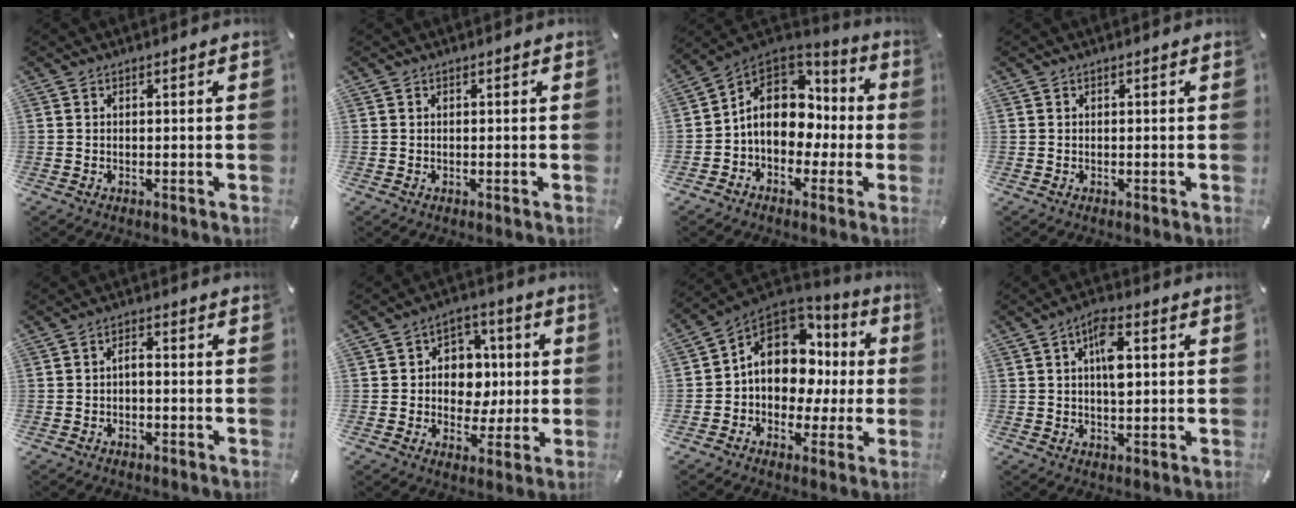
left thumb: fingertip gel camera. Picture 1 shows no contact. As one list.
[{"total": 0.0}, {"total": 13.6, "force": [0.4, 11.0, 8.0], "torque": [-0.139, -0.001, 0.009]}, {"total": 0.0}, {"total": 2.2, "force": [-1.1, 1.1, 1.5], "torque": [-0.030, 0.010, -0.024]}, {"total": 9.1, "force": [-0.1, 8.4, 3.4], "torque": [-0.037, -0.002, 0.001]}, {"total": 13.5, "force": [2.6, 10.7, 7.9], "torque": [-0.147, -0.016, 0.049]}, {"total": 7.1, "force": [1.6, 3.4, 6.1], "torque": [-0.099, 0.004, 0.021]}]